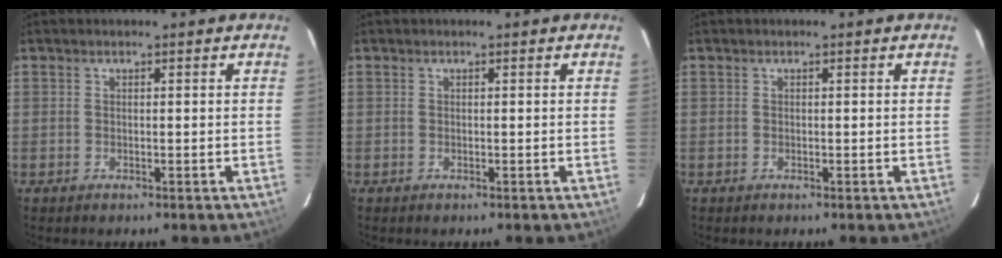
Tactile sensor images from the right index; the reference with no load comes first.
{"total": 0.0}
{"total": 0.0}